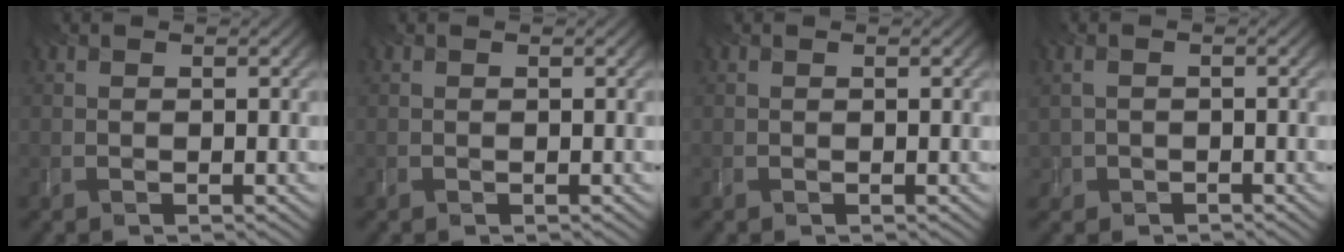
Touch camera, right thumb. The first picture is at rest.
{"total": 0.0}
{"total": 0.0}
{"total": 0.8, "force": [-0.6, 0.5, -0.1], "torque": [-0.012, -0.004, 0.000]}